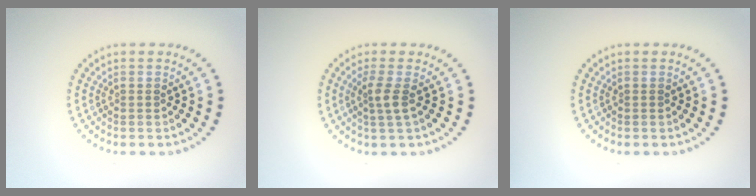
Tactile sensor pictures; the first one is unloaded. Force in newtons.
{"total": 1.8, "press": 1.4, "slide": 1.2}
{"total": 0.0}